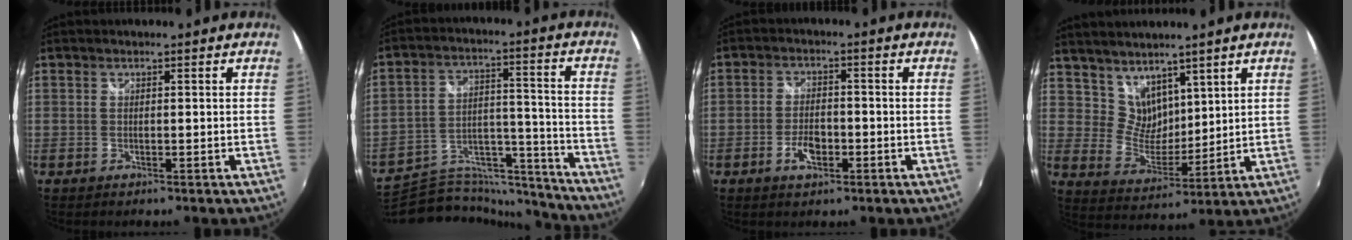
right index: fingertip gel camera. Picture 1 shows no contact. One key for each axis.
{"total": 19.8, "fx": -17.8, "fy": 7.0, "fz": 5.2, "tx": -0.098, "ty": 0.049, "tz": -0.259}
{"total": 4.8, "fx": -2.1, "fy": 2.6, "fz": 3.4, "tx": -0.072, "ty": 0.001, "tz": -0.036}
{"total": 8.1, "fx": 6.2, "fy": 4.5, "fz": 2.5, "tx": -0.039, "ty": 0.002, "tz": 0.127}